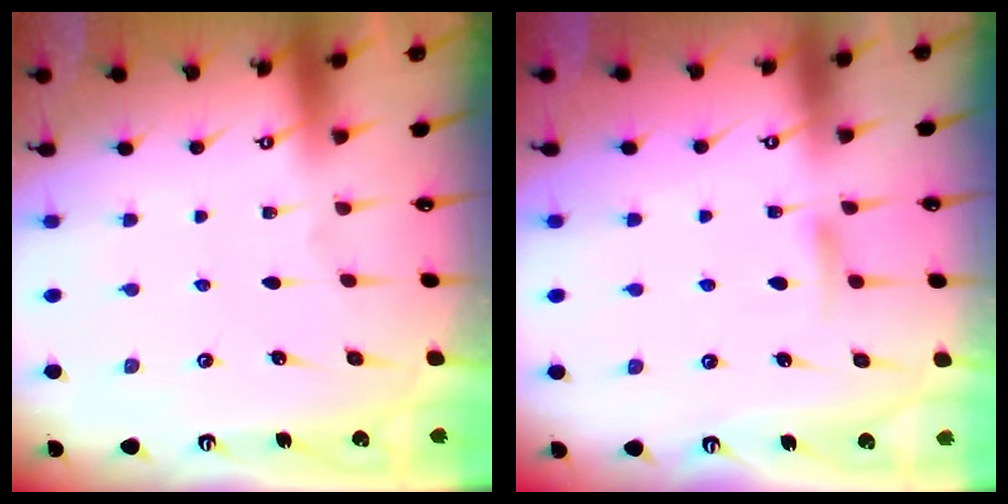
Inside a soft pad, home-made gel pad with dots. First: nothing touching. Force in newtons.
{"total": 6.1, "press": 6.0, "slide": 0.8}